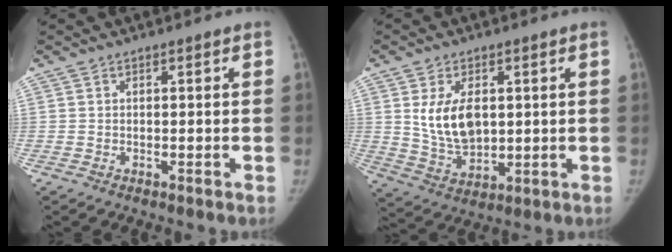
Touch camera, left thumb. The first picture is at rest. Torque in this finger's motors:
{"motor_torque": [1.02, 1.00, 0.70, -0.72, 0.03]}